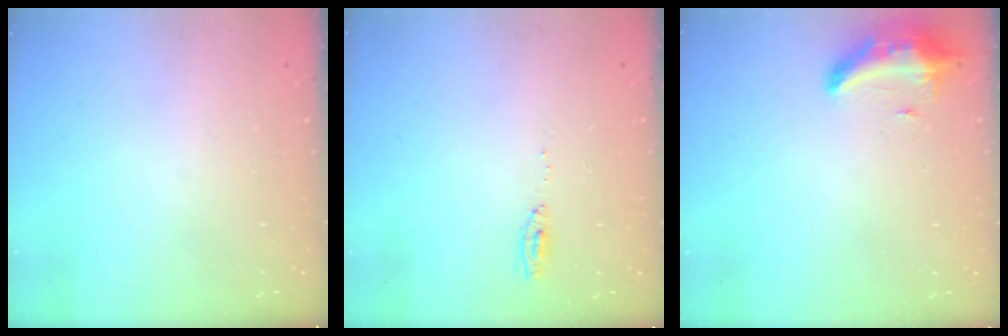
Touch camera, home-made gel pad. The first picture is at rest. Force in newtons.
{"total": 3.7, "press": 3.5, "slide": 1.1}
{"total": 15.2, "press": 10.5, "slide": 11.0}